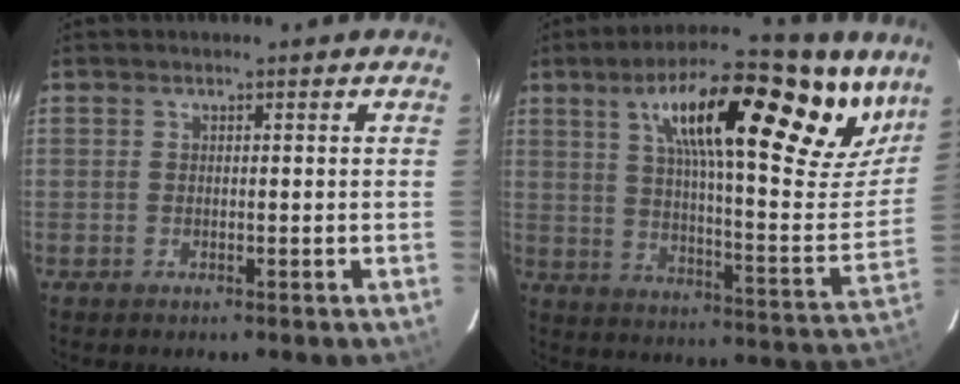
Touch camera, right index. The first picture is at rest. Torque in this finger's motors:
{"motor_torque": [1.30, 0.83, 1.05, 0.21]}